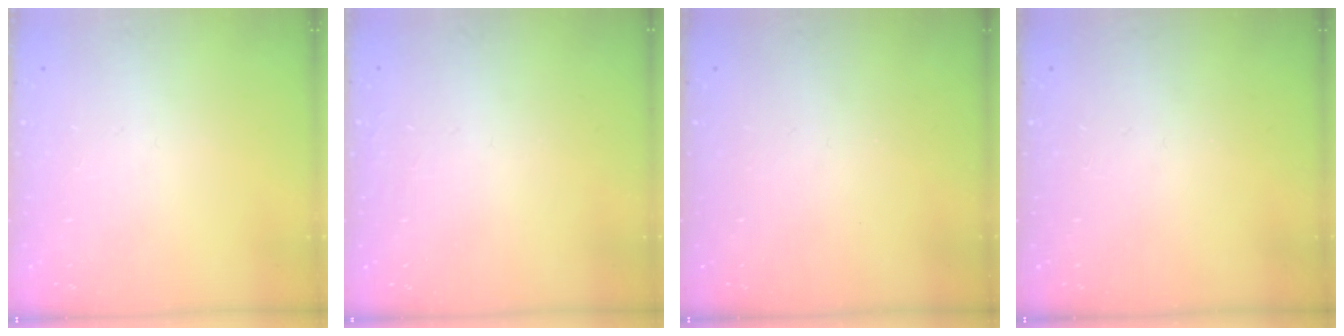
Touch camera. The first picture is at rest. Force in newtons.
{"total": 1.5, "press": 1.5, "slide": 0.1}
{"total": 0.0}
{"total": 0.0}